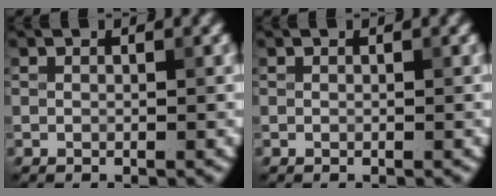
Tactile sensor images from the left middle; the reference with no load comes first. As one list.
[{"total": 0.0}]